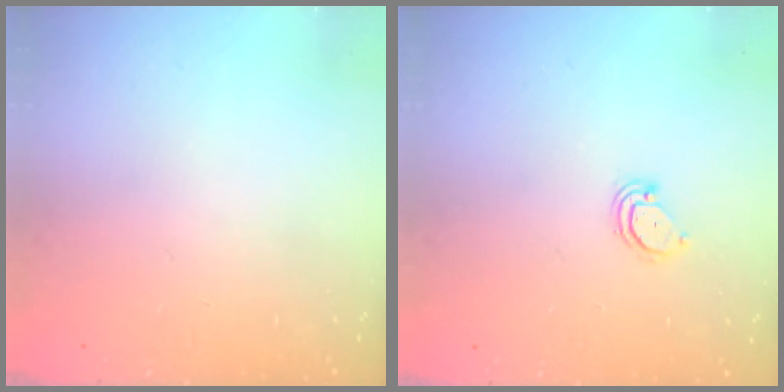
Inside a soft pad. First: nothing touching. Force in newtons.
{"total": 3.0, "press": 3.0, "slide": 0.2}